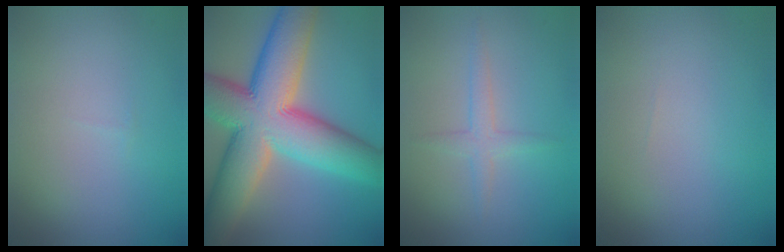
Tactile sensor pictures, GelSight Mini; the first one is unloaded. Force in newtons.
{"total": 15.2, "press": 15.2, "slide": 0.8}
{"total": 1.7, "press": 1.7, "slide": 0.0}
{"total": 0.0}